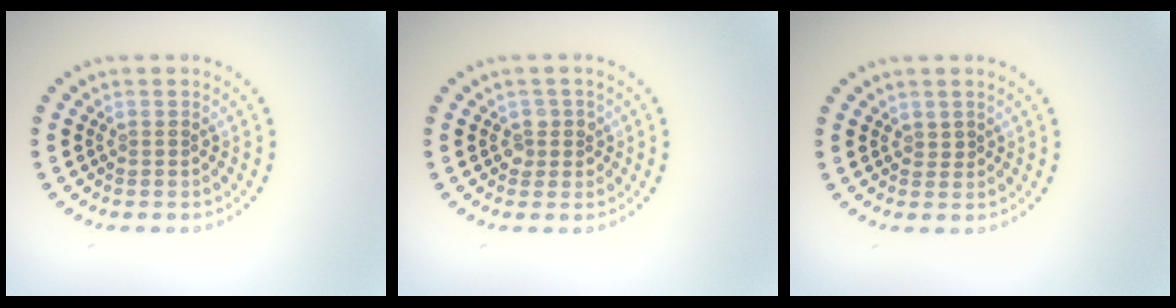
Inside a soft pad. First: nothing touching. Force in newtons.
{"total": 1.5, "press": 1.4, "slide": 0.7}
{"total": 0.5, "press": 0.2, "slide": 0.5}